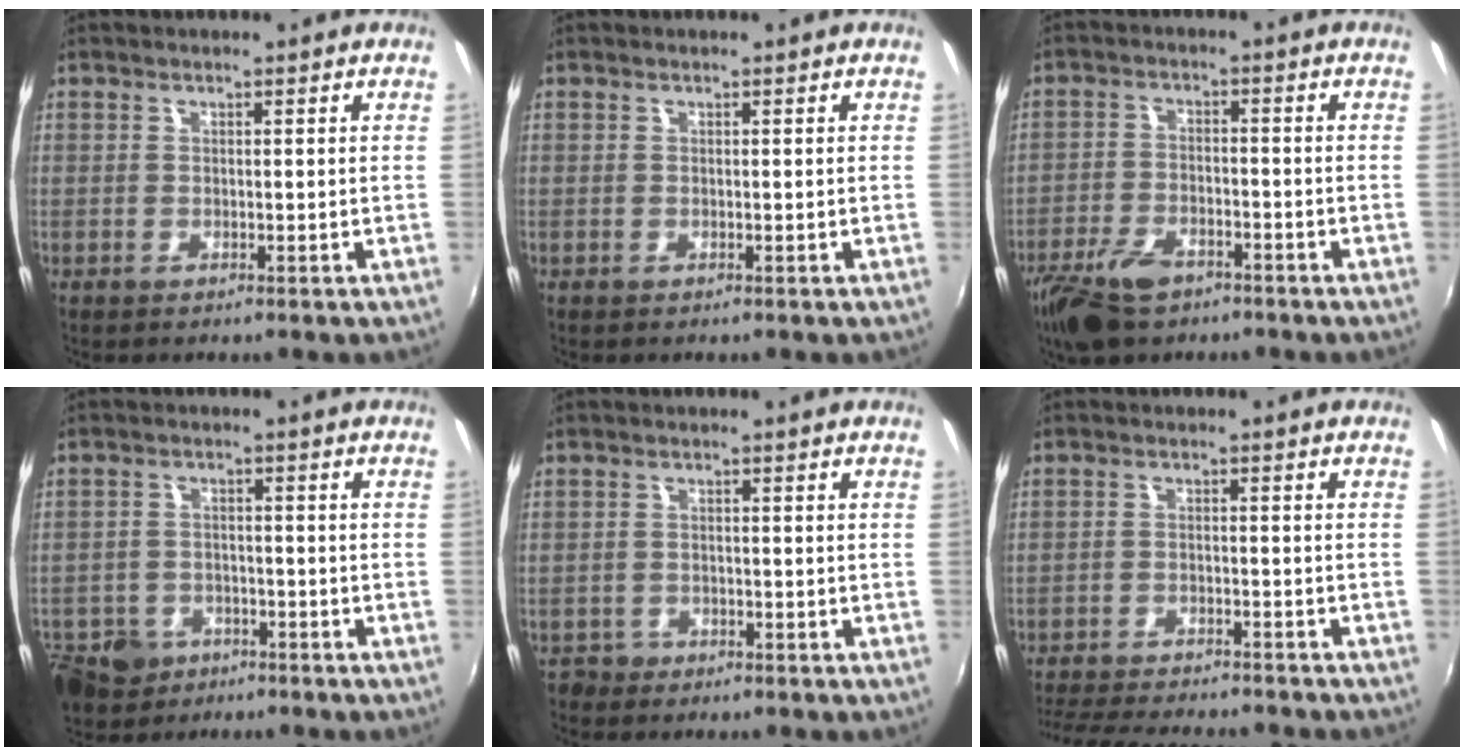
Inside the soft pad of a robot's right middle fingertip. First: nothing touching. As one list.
[{"total": 0.0}, {"total": 9.6, "force": [-6.7, 4.6, 5.2], "torque": [-0.134, -0.014, -0.125]}, {"total": 12.8, "force": [-7.1, 9.5, 4.9], "torque": [-0.153, -0.001, -0.109]}, {"total": 2.5, "force": [-1.8, 1.8, 0.2], "torque": [-0.011, 0.000, -0.031]}, {"total": 14.5, "force": [-13.0, 2.6, 5.9], "torque": [-0.130, -0.022, -0.196]}]